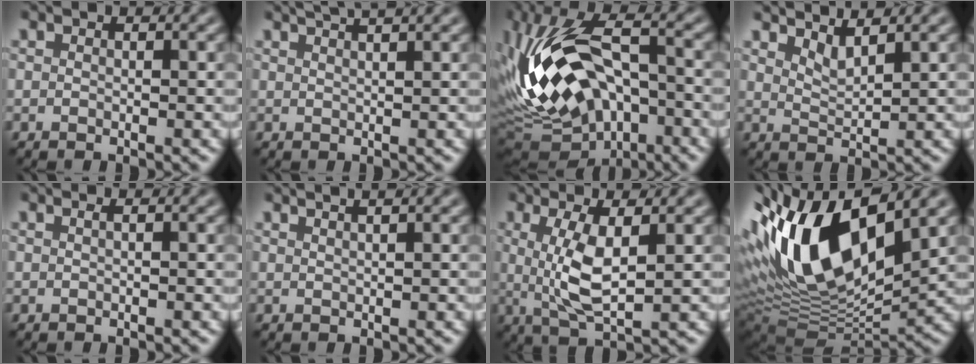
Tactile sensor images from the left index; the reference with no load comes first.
{"total": 4.2, "force": [3.1, 1.3, 2.5], "torque": [-0.008, 0.023, 0.012]}
{"total": 14.9, "force": [-2.6, 7.7, 12.5], "torque": [-0.238, 0.016, -0.052]}
{"total": 2.2, "force": [1.8, 0.4, 1.0], "torque": [-0.016, -0.004, 0.036]}
{"total": 0.7, "force": [0.2, 0.3, 0.6], "torque": [-0.007, 0.003, -0.001]}
{"total": 3.4, "force": [2.3, 1.3, 2.1], "torque": [-0.001, 0.018, -0.001]}
{"total": 5.0, "force": [0.7, 1.5, 4.7], "torque": [-0.100, -0.004, 0.017]}
{"total": 15.0, "force": [4.1, 6.8, 12.7], "torque": [-0.237, 0.013, 0.066]}